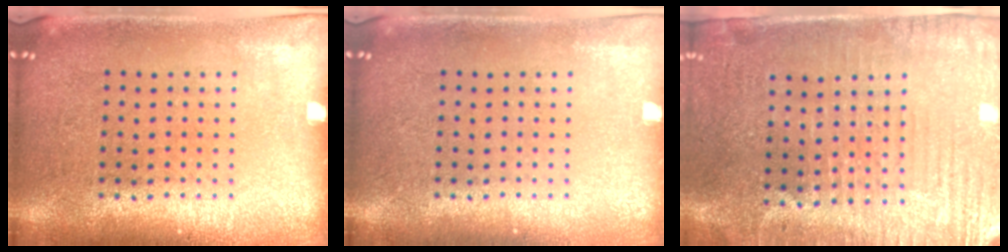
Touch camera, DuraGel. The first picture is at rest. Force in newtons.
{"total": 0.0}
{"total": 3.2, "press": 2.9, "slide": 1.4}